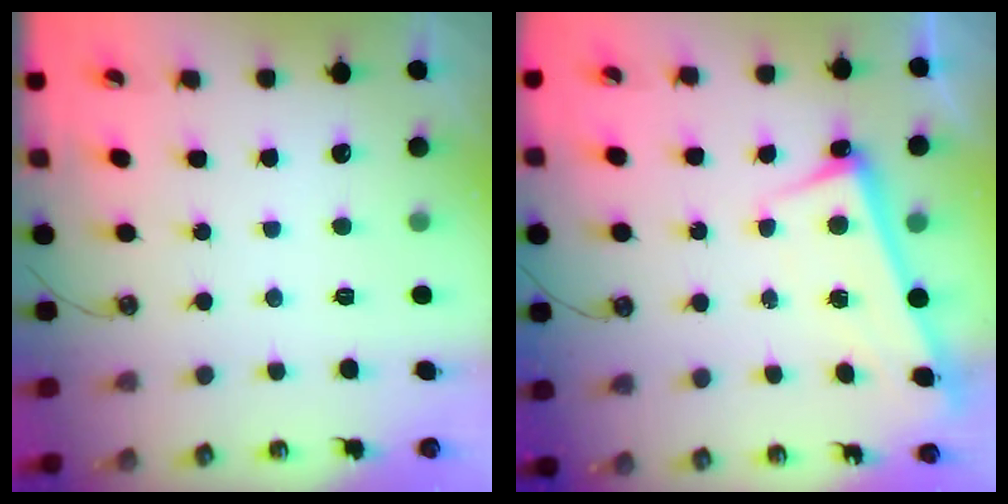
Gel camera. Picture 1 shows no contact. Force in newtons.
{"total": 2.5, "press": 2.4, "slide": 0.7}